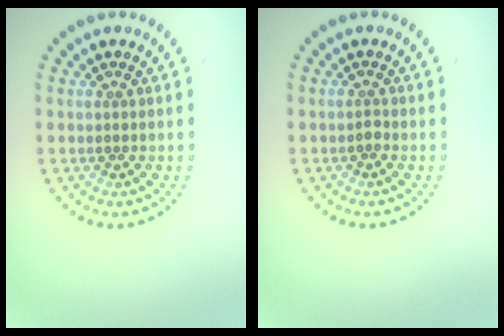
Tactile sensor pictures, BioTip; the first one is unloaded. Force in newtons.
{"total": 0.7, "press": 0.4, "slide": 0.5}